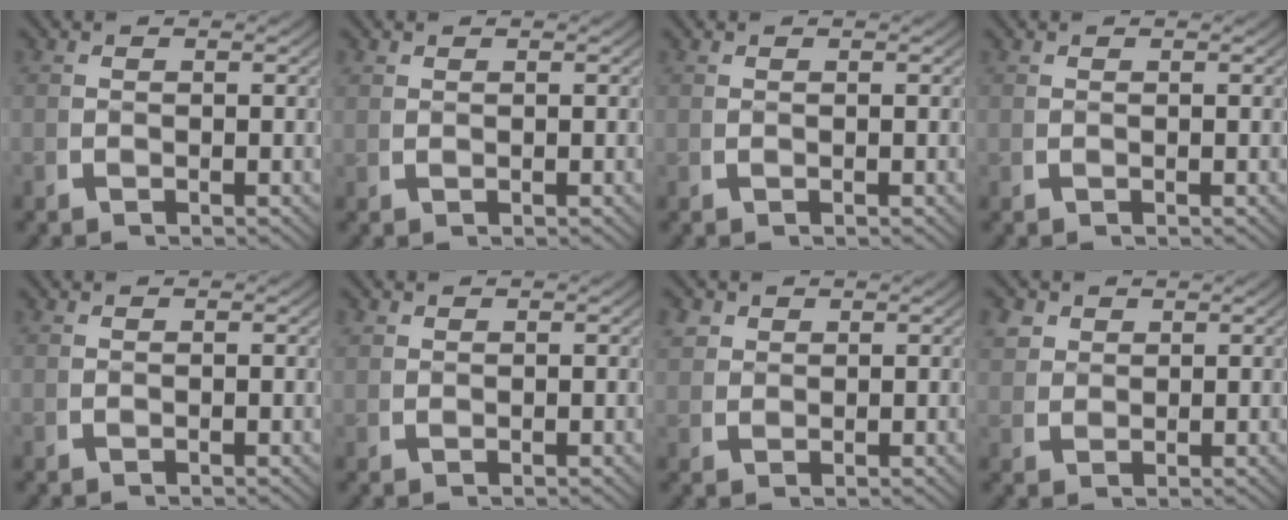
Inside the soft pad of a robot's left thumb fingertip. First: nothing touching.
{"total": 0.6, "force": [0.6, 0.1, 0.1], "torque": [-0.005, -0.003, 0.016]}
{"total": 0.0}
{"total": 0.9, "force": [0.5, -0.7, -0.2], "torque": [0.006, -0.002, 0.012]}
{"total": 0.0}
{"total": 1.1, "force": [0.9, 0.5, 0.2], "torque": [-0.010, -0.003, 0.023]}
{"total": 2.6, "force": [1.8, 1.7, 1.0], "torque": [-0.026, 0.000, 0.041]}
{"total": 3.1, "force": [2.1, 2.0, 1.2], "torque": [-0.028, 0.000, 0.047]}